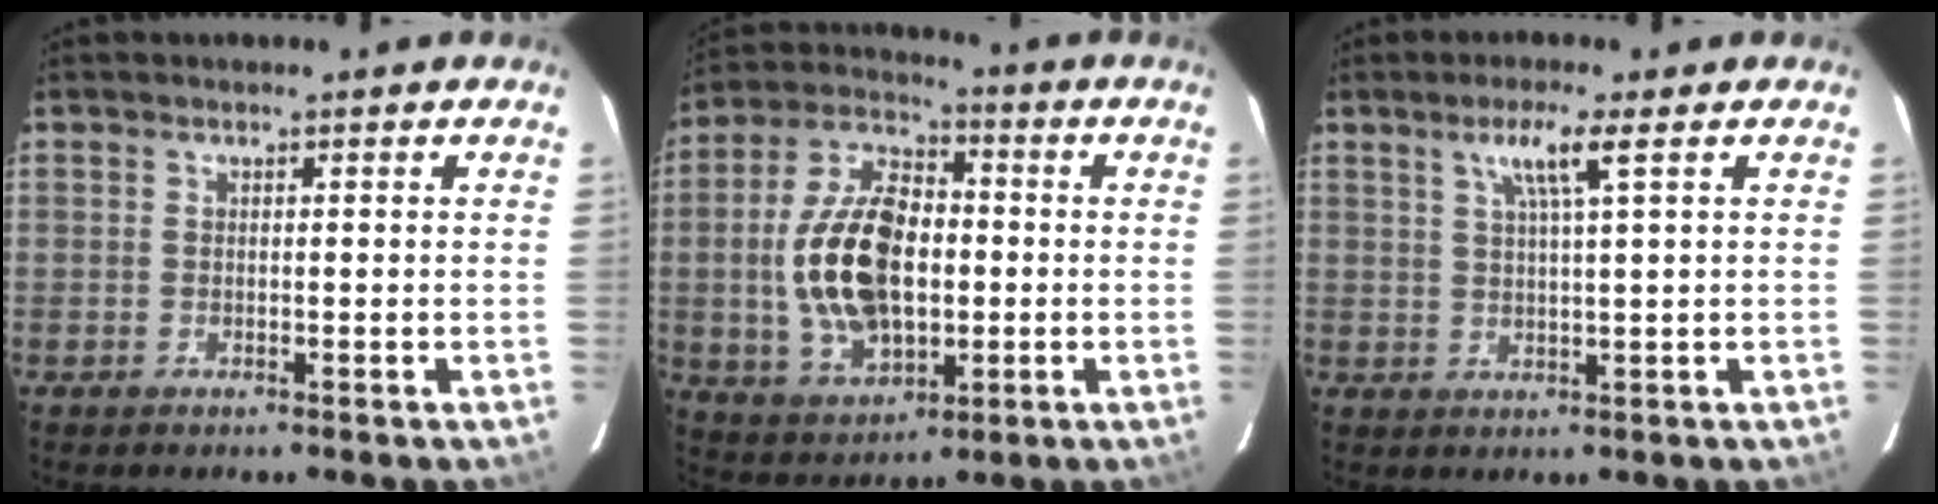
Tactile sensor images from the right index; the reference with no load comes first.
{"total": 17.8, "force": [-1.2, 10.7, 14.2], "torque": [-0.289, 0.016, -0.009]}
{"total": 4.8, "force": [2.4, -0.5, 4.2], "torque": [-0.076, 0.004, 0.045]}